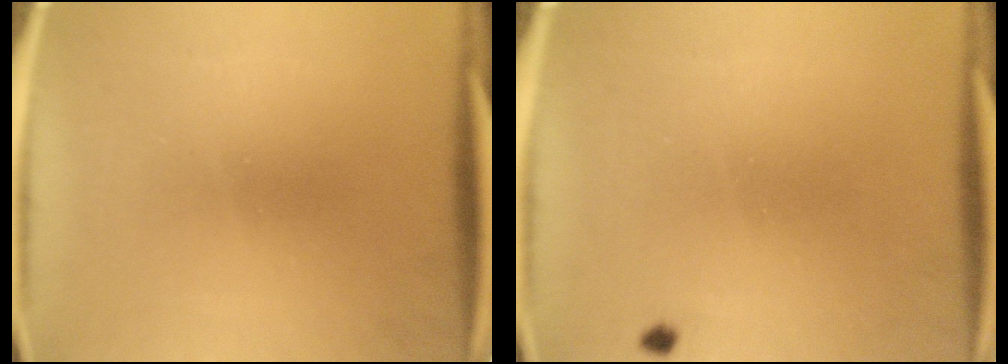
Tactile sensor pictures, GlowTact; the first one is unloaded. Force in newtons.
{"total": 0.7}